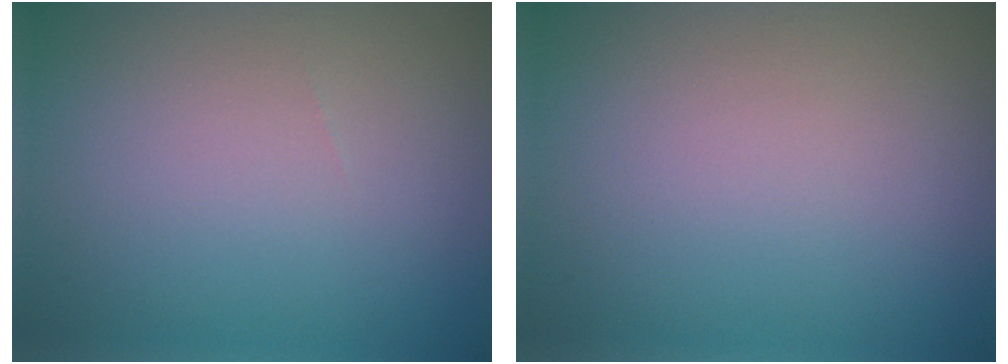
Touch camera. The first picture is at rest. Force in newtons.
{"total": 0.0}